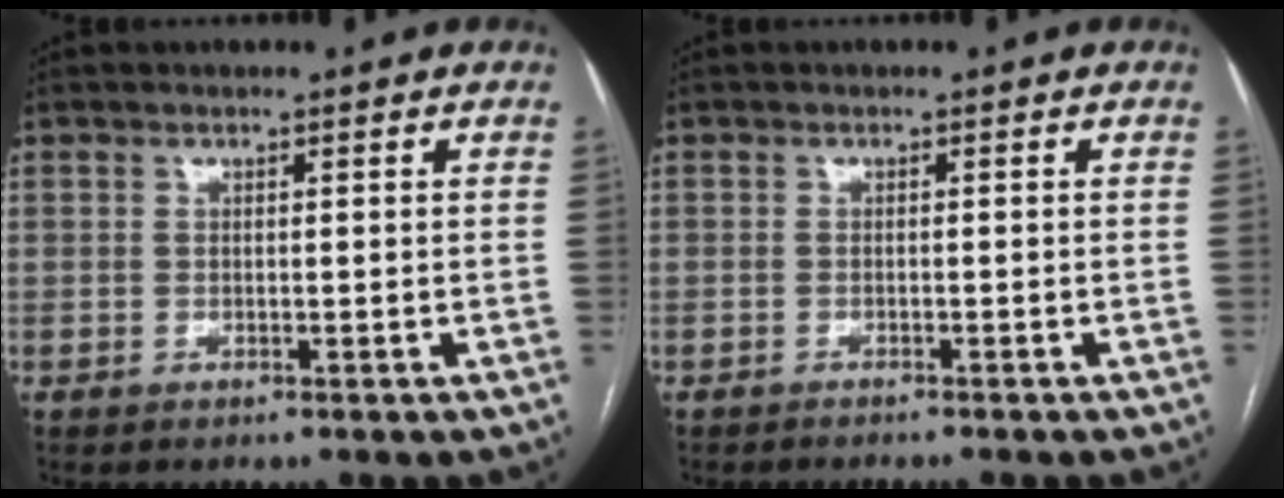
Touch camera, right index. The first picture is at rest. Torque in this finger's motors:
{"motor_torque": [0.08, -0.01, -0.06, 0.00]}